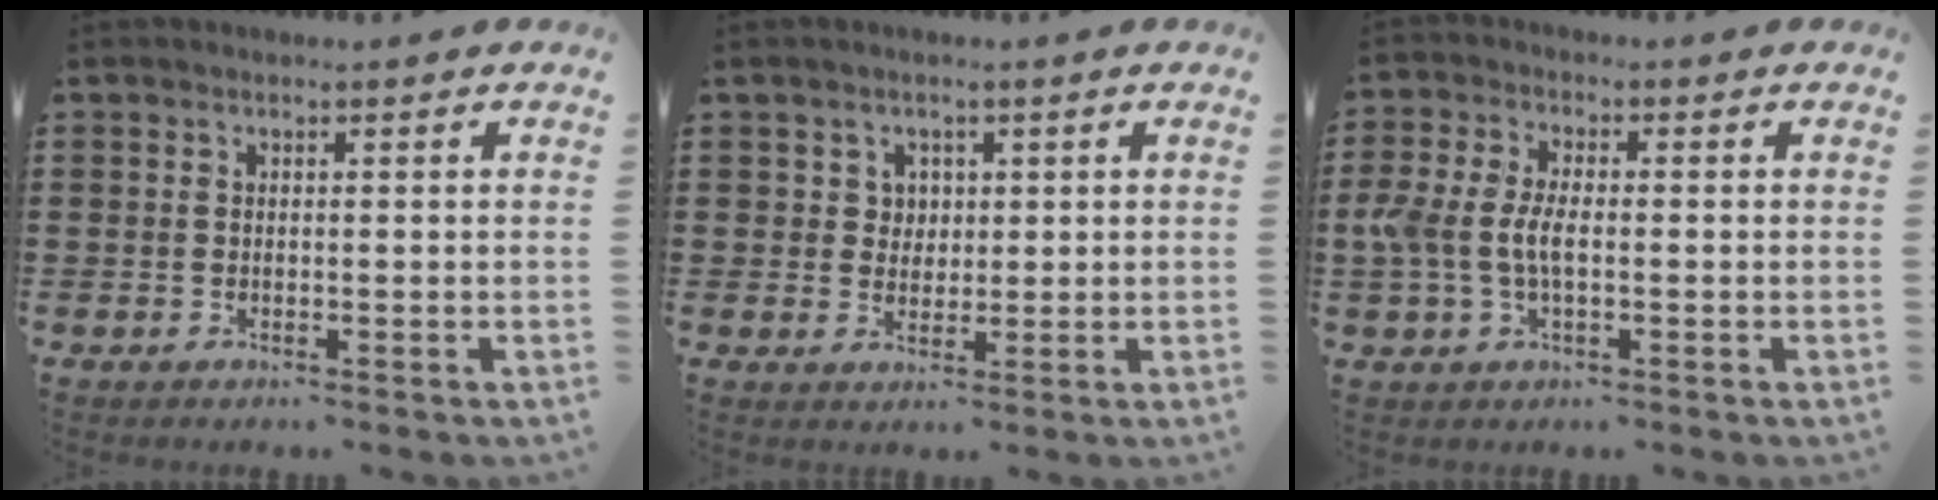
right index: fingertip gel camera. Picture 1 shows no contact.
{"total": 2.6, "force": [1.0, 2.4, 0.6], "torque": [-0.014, 0.007, 0.015]}
{"total": 5.2, "force": [-0.8, 2.7, 4.4], "torque": [-0.117, -0.007, -0.025]}